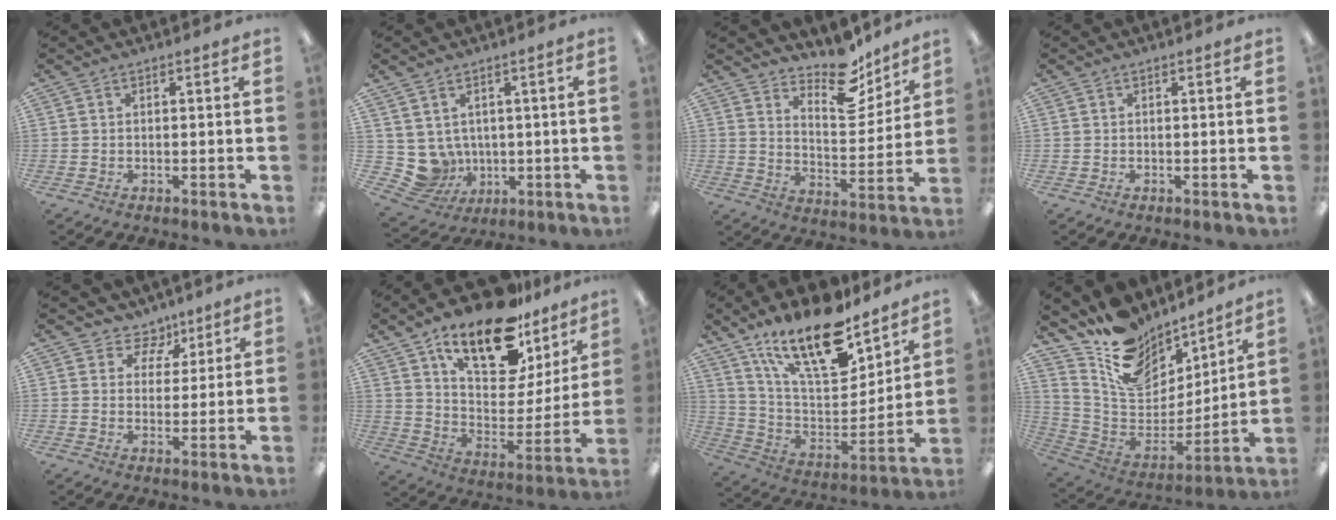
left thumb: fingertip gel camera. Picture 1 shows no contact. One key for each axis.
{"total": 6.9, "fx": 1.4, "fy": 6.6, "fz": 1.2, "tx": -0.058, "ty": -0.016, "tz": 0.039}
{"total": 14.0, "fx": 11.2, "fy": 5.9, "fz": 5.8, "tx": -0.073, "ty": -0.083, "tz": 0.200}
{"total": 0.0}
{"total": 7.3, "fx": 4.8, "fy": 5.3, "fz": 1.6, "tx": -0.026, "ty": -0.029, "tz": 0.087}
{"total": 20.7, "fx": 14.4, "fy": 9.1, "fz": 11.8, "tx": -0.189, "ty": -0.096, "tz": 0.249}
{"total": 21.2, "fx": 15.7, "fy": 7.6, "fz": 12.1, "tx": -0.212, "ty": -0.103, "tz": 0.273}
{"total": 14.3, "fx": 11.2, "fy": 8.0, "fz": 3.9, "tx": -0.088, "ty": -0.096, "tz": 0.208}